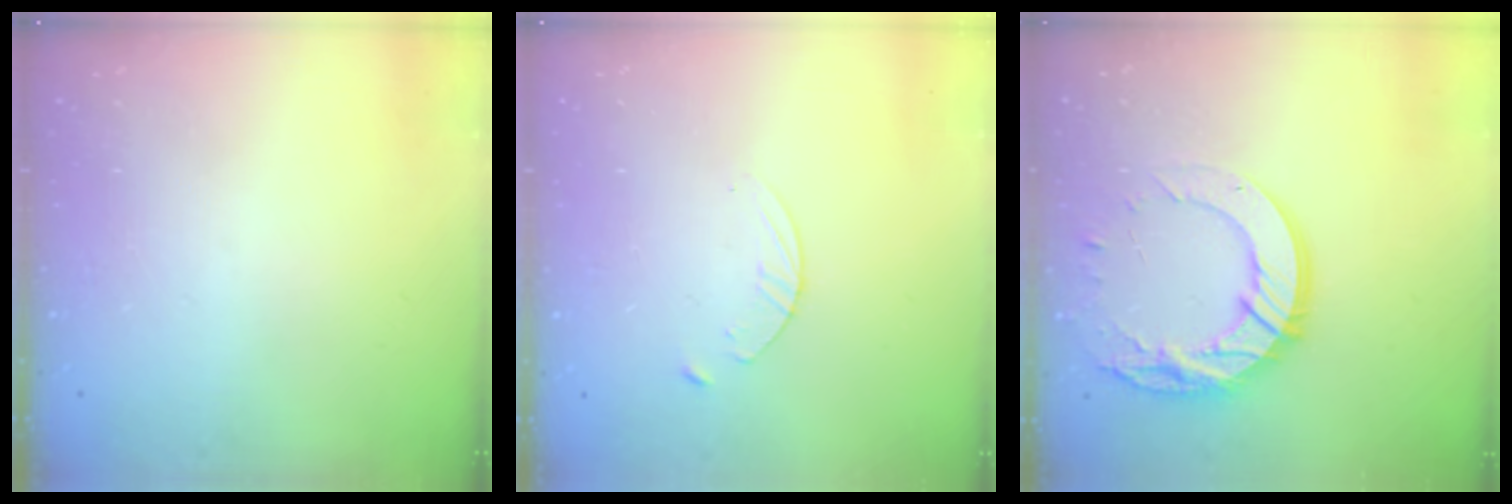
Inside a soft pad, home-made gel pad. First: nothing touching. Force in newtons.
{"total": 3.1, "press": 3.1, "slide": 0.3}
{"total": 16.8, "press": 16.8, "slide": 1.4}